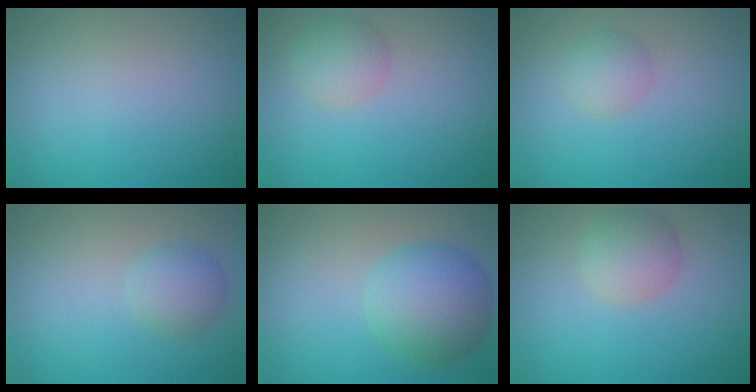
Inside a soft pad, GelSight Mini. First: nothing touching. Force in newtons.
{"total": 2.6, "press": 2.6, "slide": 0.0}
{"total": 1.9, "press": 1.9, "slide": 0.0}
{"total": 2.4, "press": 2.4, "slide": 0.0}
{"total": 6.2, "press": 6.2, "slide": 0.1}
{"total": 2.9, "press": 2.9, "slide": 0.1}